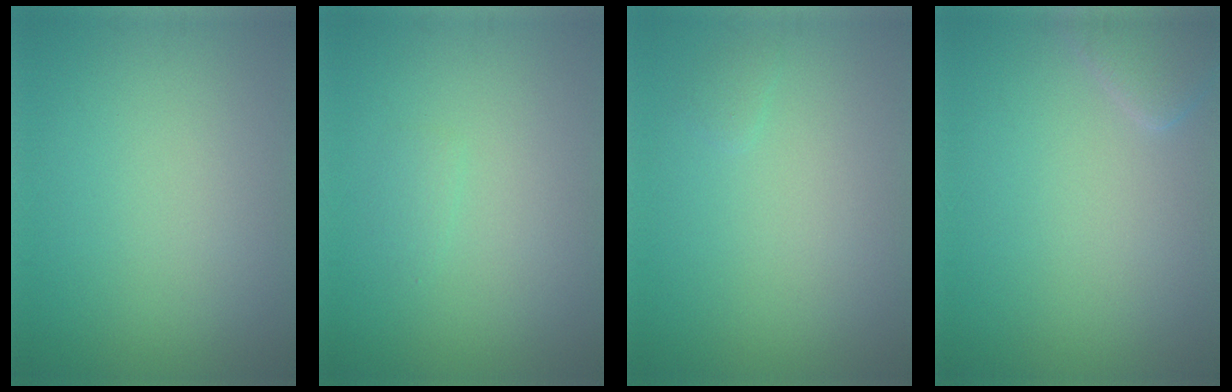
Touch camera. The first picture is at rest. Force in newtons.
{"total": 0.7, "press": 0.7, "slide": 0.1}
{"total": 0.5, "press": 0.5, "slide": 0.0}
{"total": 2.2, "press": 2.2, "slide": 0.1}